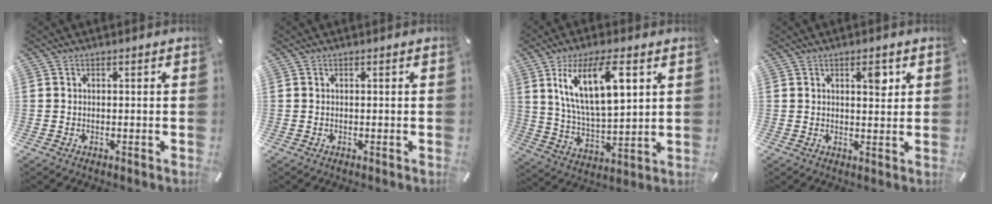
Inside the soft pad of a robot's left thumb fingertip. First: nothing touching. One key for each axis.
{"total": 0.0}
{"total": 15.8, "fx": 7.9, "fy": 6.3, "fz": 12.1, "tx": -0.255, "ty": -0.012, "tz": 0.132}
{"total": 4.4, "fx": 2.1, "fy": 1.8, "fz": 3.4, "tx": -0.032, "ty": -0.011, "tz": 0.026}